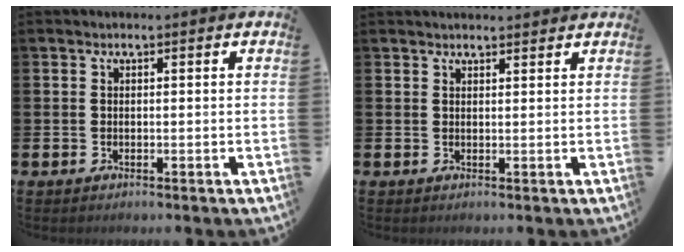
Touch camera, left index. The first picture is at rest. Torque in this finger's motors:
{"motor_torque": [0.12, -0.92, 0.44, 0.12]}